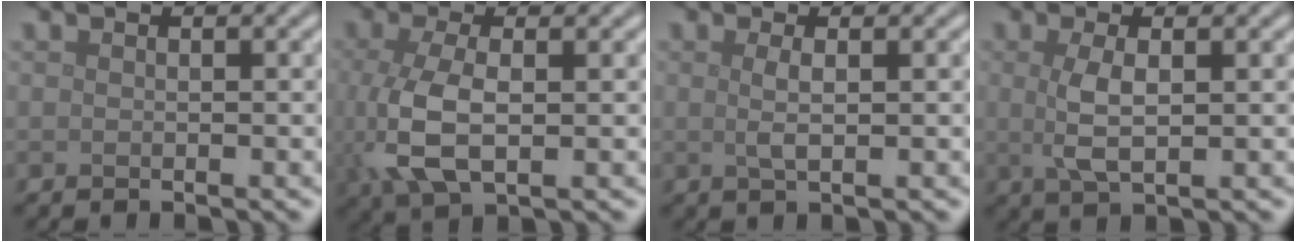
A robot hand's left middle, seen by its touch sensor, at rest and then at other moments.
{"total": 5.7, "force": [-0.3, 2.8, 5.0], "torque": [-0.129, -0.009, -0.002]}
{"total": 1.6, "force": [0.3, 0.4, 1.5], "torque": [-0.030, 0.001, 0.004]}
{"total": 3.0, "force": [0.3, 1.0, 2.9], "torque": [-0.066, -0.002, 0.007]}